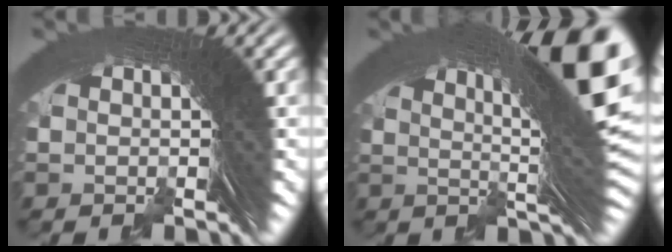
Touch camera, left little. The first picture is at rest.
{"total": 16.7, "force": [4.9, 5.4, 15.0], "torque": [-0.172, 0.026, 0.062]}